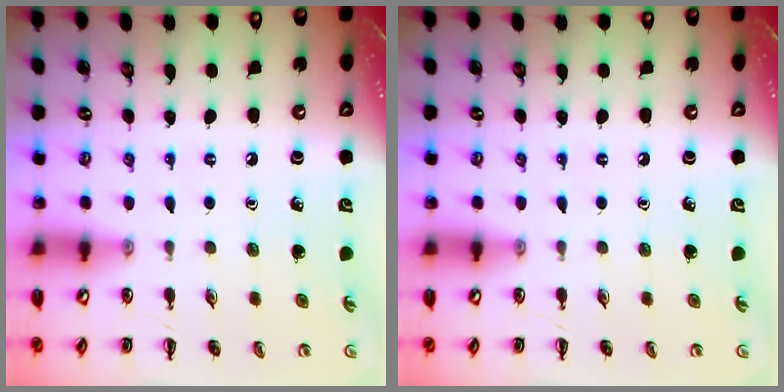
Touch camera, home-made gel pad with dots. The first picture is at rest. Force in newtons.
{"total": 0.0}